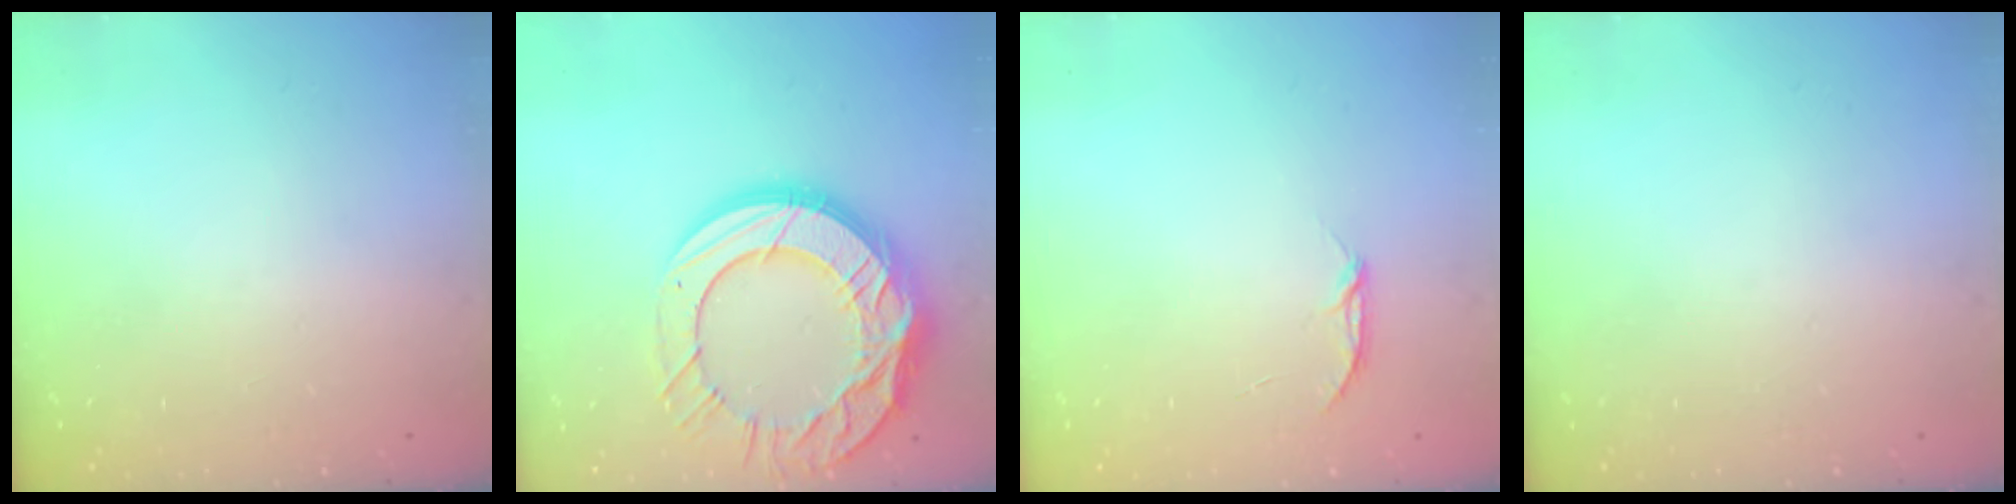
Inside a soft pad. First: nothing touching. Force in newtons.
{"total": 24.9, "press": 24.8, "slide": 2.4}
{"total": 3.1, "press": 3.0, "slide": 0.4}
{"total": 0.0}